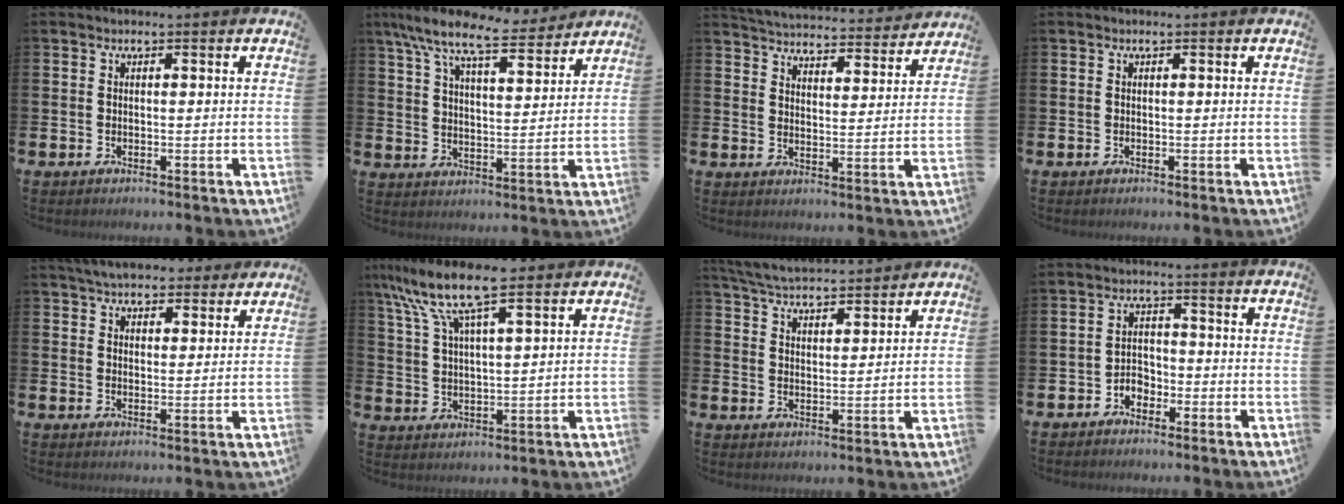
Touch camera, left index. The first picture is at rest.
{"total": 10.1, "force": [8.7, 2.4, 4.4], "torque": [-0.102, -0.050, 0.150]}
{"total": 4.8, "force": [4.8, 0.5, 0.1], "torque": [-0.014, -0.045, 0.080]}
{"total": 0.0}
{"total": 5.9, "force": [5.6, 1.6, 1.0], "torque": [-0.023, -0.024, 0.100]}
{"total": 10.1, "force": [8.1, 1.6, 5.8], "torque": [-0.136, -0.023, 0.144]}
{"total": 5.4, "force": [5.4, 0.5, 0.8], "torque": [-0.034, -0.032, 0.095]}
{"total": 2.7, "force": [-2.1, 1.6, 0.4], "torque": [-0.014, 0.005, -0.047]}